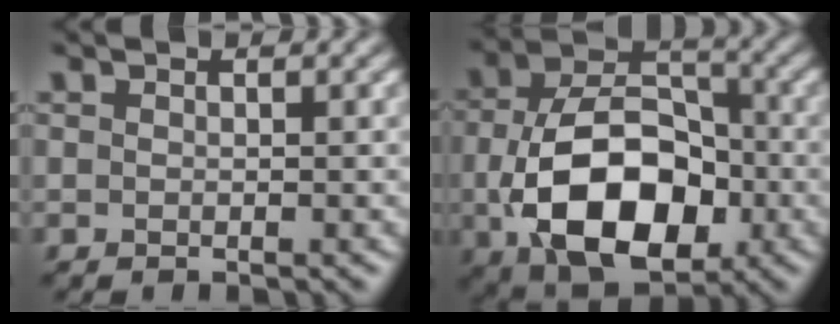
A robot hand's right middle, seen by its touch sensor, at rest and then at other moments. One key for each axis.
{"total": 12.2, "fx": -2.9, "fy": 7.6, "fz": 9.1, "tx": -0.172, "ty": -0.011, "tz": -0.051}